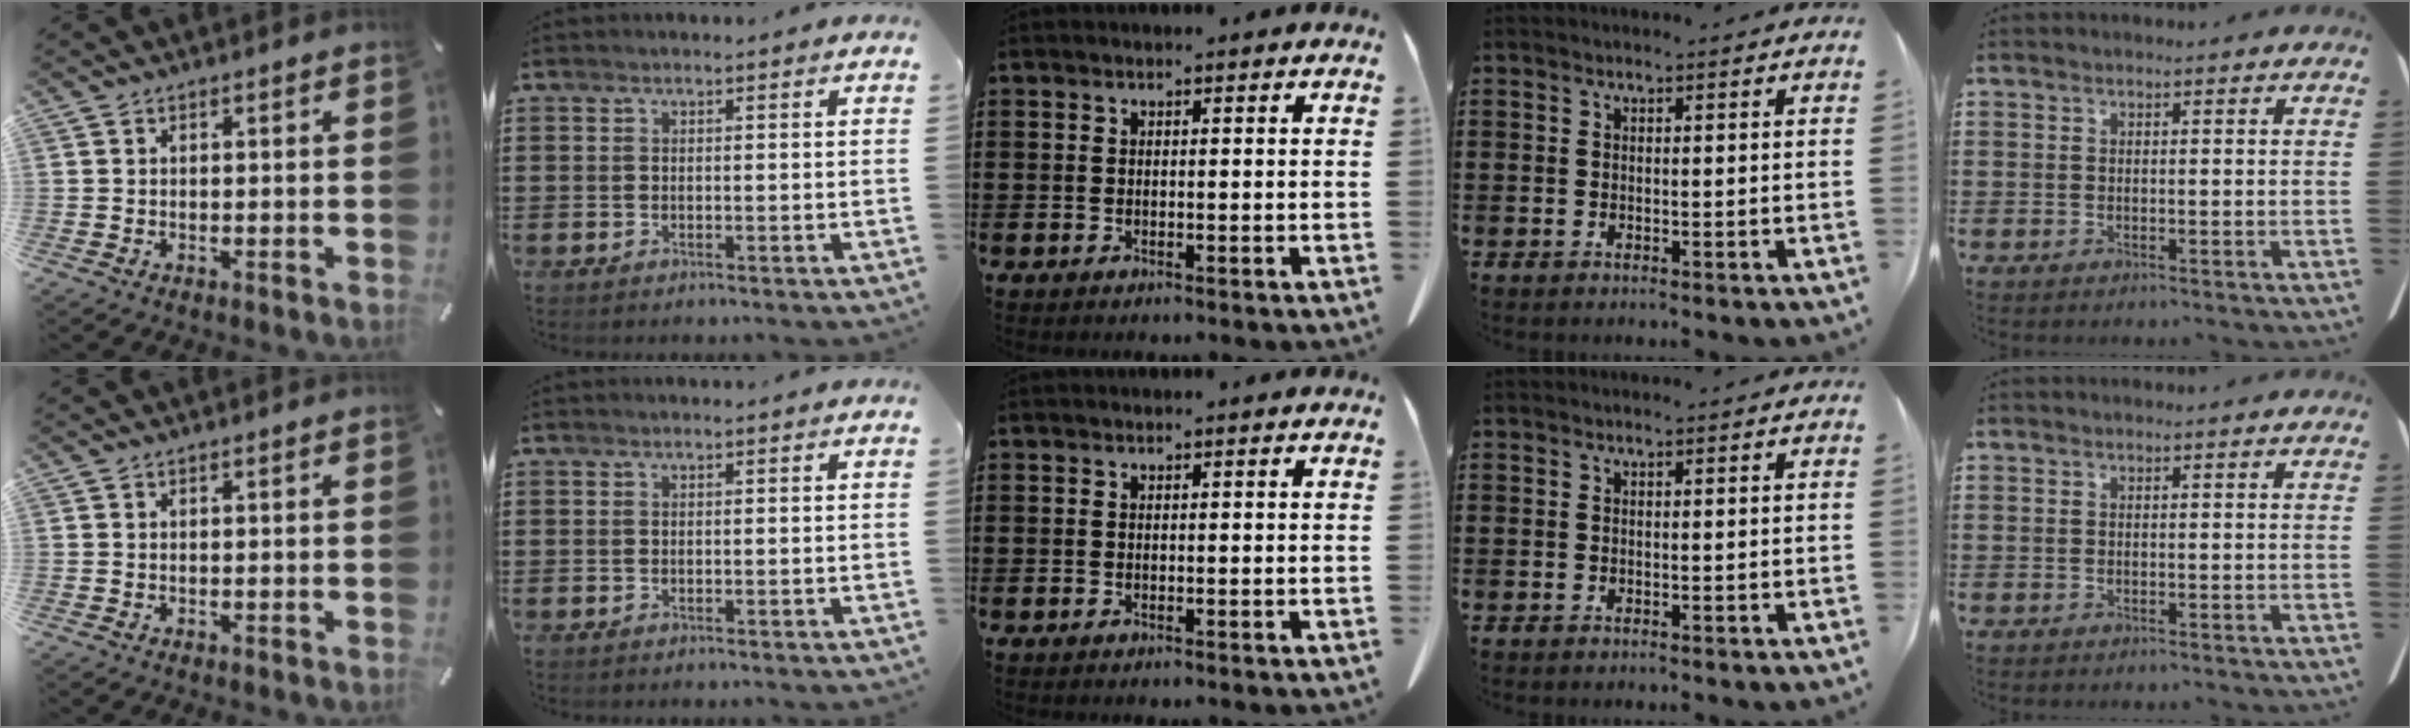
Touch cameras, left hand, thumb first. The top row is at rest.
{}